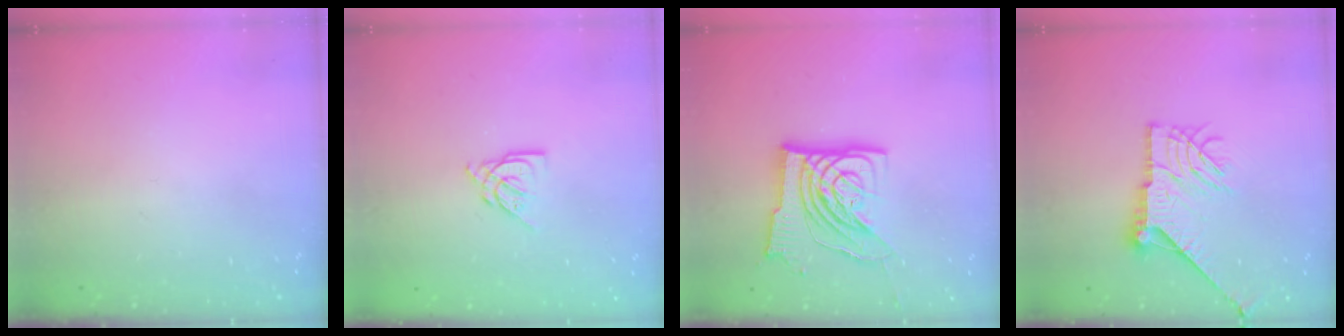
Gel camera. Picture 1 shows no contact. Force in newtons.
{"total": 6.7, "press": 6.7, "slide": 0.2}
{"total": 16.1, "press": 16.0, "slide": 1.8}
{"total": 16.6, "press": 16.6, "slide": 0.7}